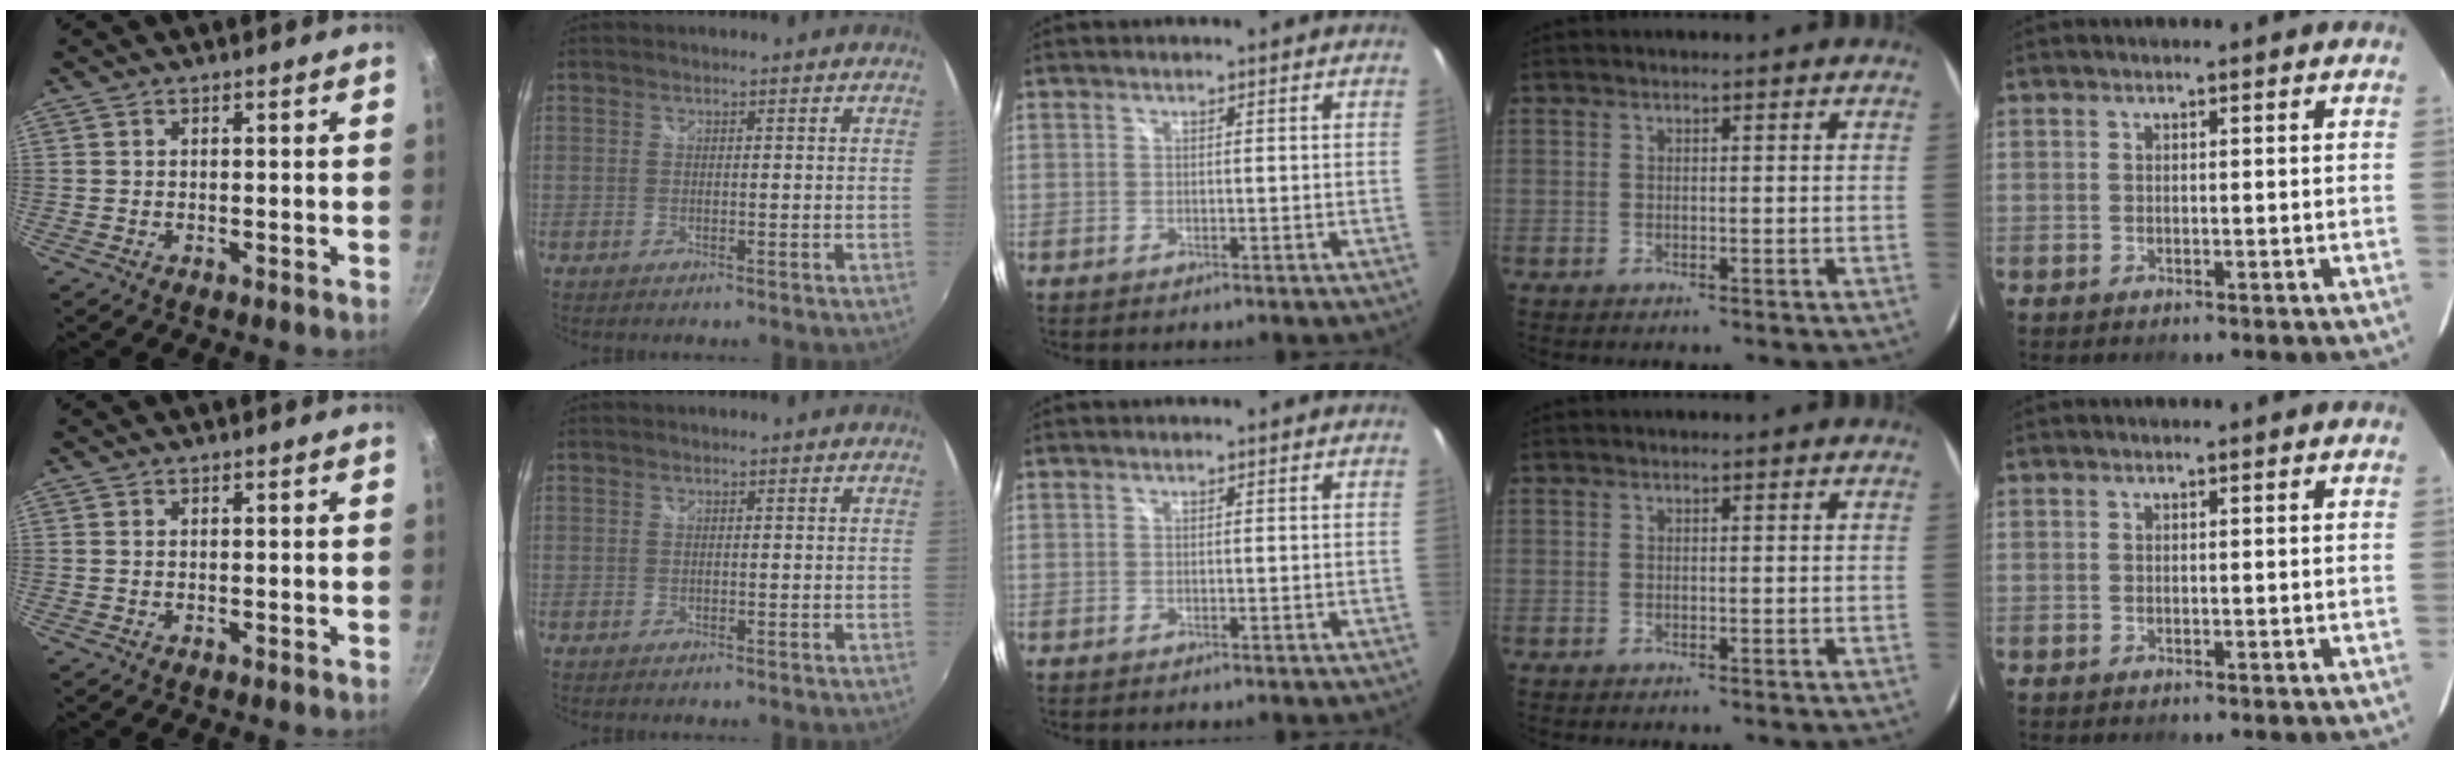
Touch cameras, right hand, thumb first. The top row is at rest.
{}